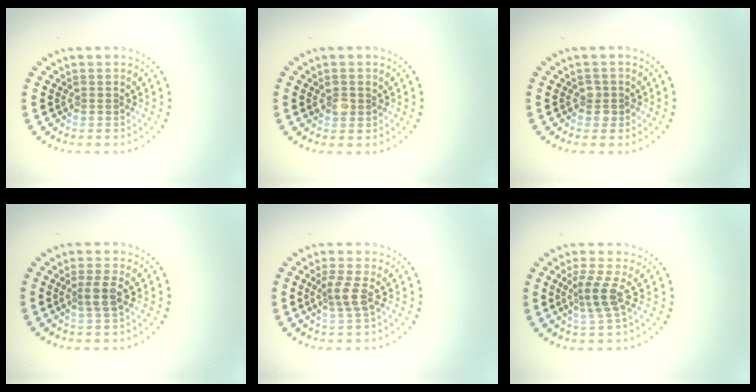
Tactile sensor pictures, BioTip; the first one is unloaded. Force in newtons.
{"total": 1.4, "press": 1.3, "slide": 0.5}
{"total": 1.0, "press": 0.9, "slide": 0.3}
{"total": 2.0, "press": 1.7, "slide": 1.0}
{"total": 2.0, "press": 1.6, "slide": 1.2}
{"total": 2.6, "press": 1.8, "slide": 1.8}